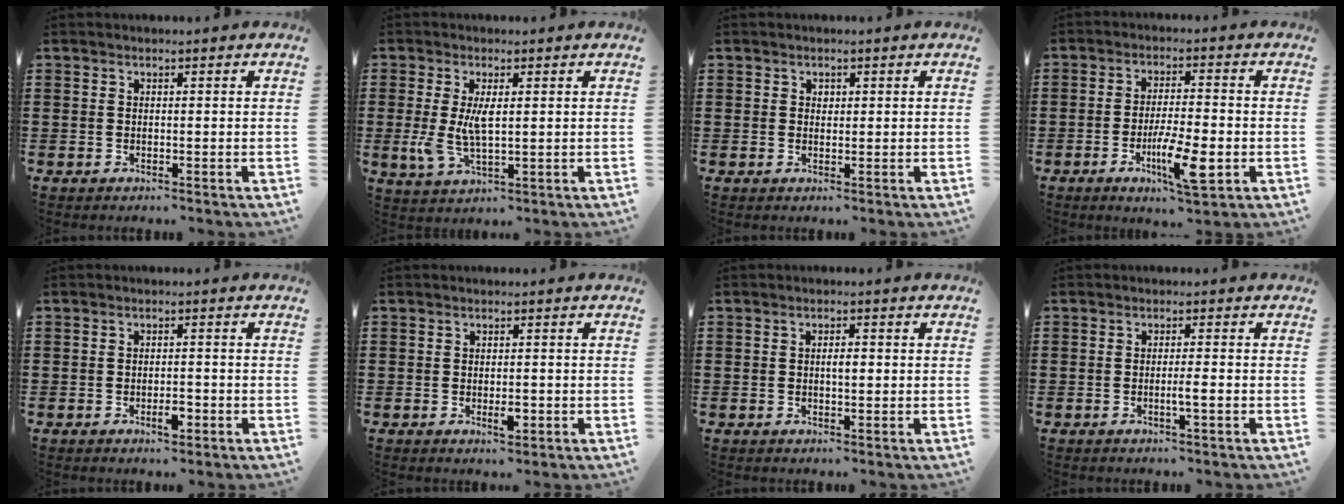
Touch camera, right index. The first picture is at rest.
{"total": 5.5, "force": [0.5, 2.2, 5.0], "torque": [-0.117, -0.002, 0.003]}
{"total": 0.6, "force": [0.3, 0.5, 0.3], "torque": [-0.007, 0.001, 0.006]}
{"total": 8.0, "force": [-2.9, 1.8, 7.2], "torque": [-0.139, -0.012, -0.052]}
{"total": 2.6, "force": [-1.2, 0.9, 2.1], "torque": [-0.038, -0.001, -0.022]}
{"total": 2.2, "force": [-0.6, 0.9, 1.9], "torque": [-0.036, -0.001, -0.011]}
{"total": 2.0, "force": [-0.1, 0.6, 1.9], "torque": [-0.035, 0.002, -0.003]}
{"total": 2.0, "force": [-0.7, -0.1, 1.8], "torque": [-0.030, -0.003, -0.014]}